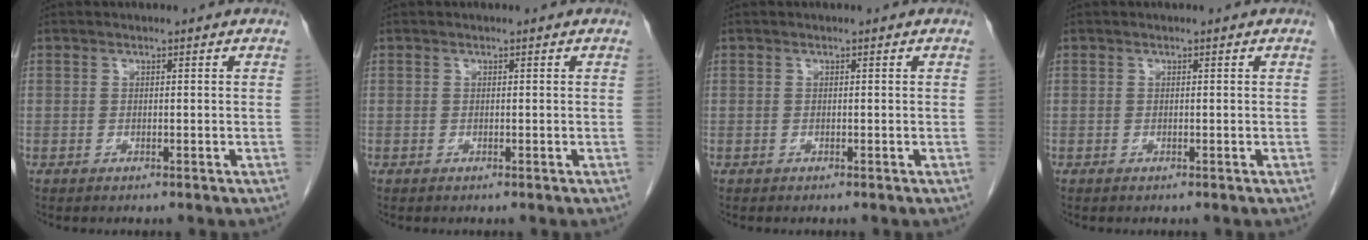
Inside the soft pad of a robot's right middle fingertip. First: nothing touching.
{"total": 0.0}
{"total": 0.0}
{"total": 0.0}